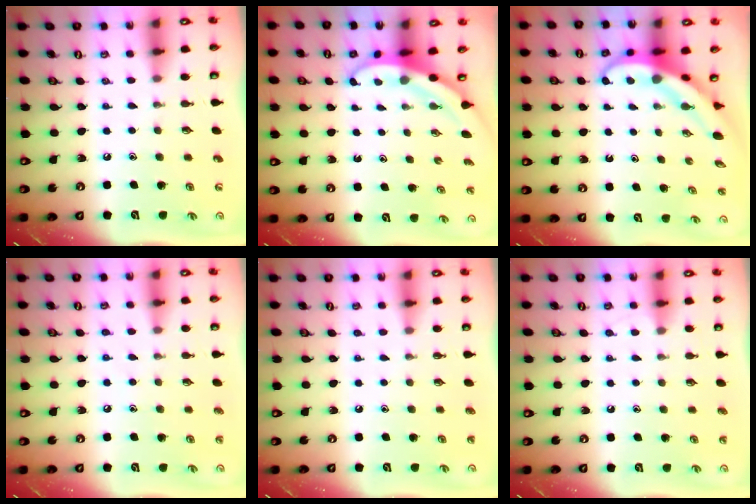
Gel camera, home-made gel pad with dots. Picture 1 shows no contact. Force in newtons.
{"total": 3.3, "press": 3.3, "slide": 0.1}
{"total": 5.7, "press": 5.7, "slide": 0.5}
{"total": 5.3, "press": 5.2, "slide": 0.6}
{"total": 0.7, "press": 0.7, "slide": 0.0}
{"total": 2.4, "press": 2.4, "slide": 0.3}